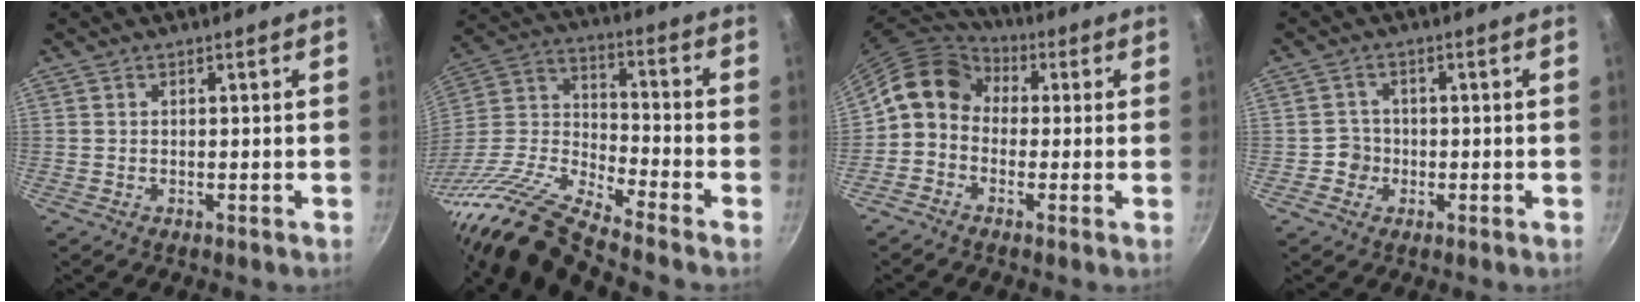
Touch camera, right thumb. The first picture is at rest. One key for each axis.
{"total": 18.6, "fx": -15.7, "fy": 3.4, "fz": 9.4, "tx": -0.152, "ty": 0.075, "tz": -0.322}
{"total": 11.2, "fx": 0.1, "fy": 9.2, "fz": 6.4, "tx": -0.101, "ty": 0.040, "tz": -0.027}
{"total": 2.9, "fx": -0.8, "fy": 2.8, "fz": 0.4, "tx": 0.016, "ty": 0.009, "tz": -0.016}